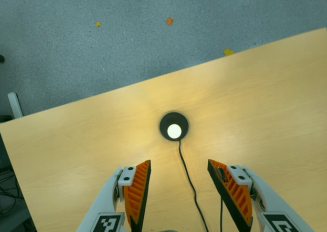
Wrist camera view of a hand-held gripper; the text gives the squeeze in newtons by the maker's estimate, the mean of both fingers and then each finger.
{"total": 0.0}